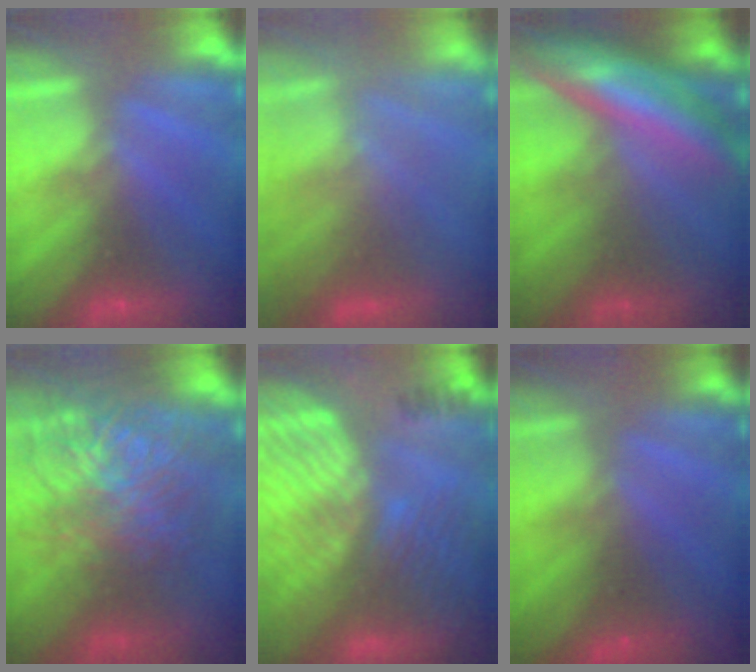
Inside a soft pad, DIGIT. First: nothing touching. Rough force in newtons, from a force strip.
{"total": 2.9}
{"total": 8.2}
{"total": 7.7}
{"total": 9.0}
{"total": 1.4}